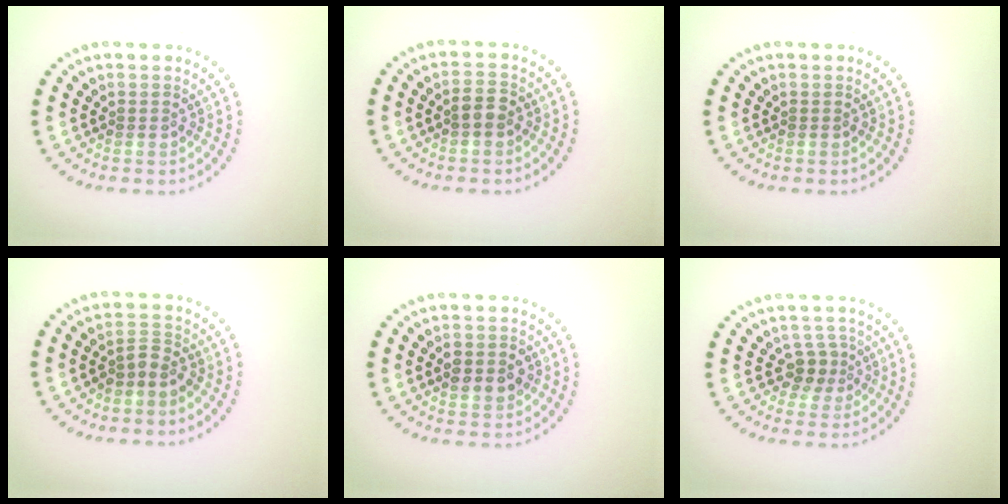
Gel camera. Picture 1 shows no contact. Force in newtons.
{"total": 1.7, "press": 1.7, "slide": 0.1}
{"total": 0.0}
{"total": 1.9, "press": 1.5, "slide": 1.2}
{"total": 2.3, "press": 2.3, "slide": 0.0}
{"total": 2.0, "press": 1.5, "slide": 1.3}